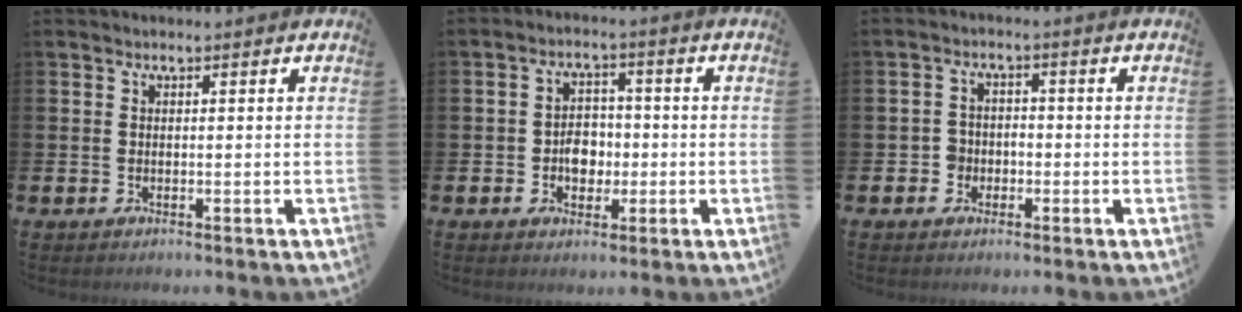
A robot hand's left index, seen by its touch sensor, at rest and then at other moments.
{"total": 4.1, "force": [-0.8, 3.2, 2.4], "torque": [-0.028, -0.001, -0.024]}
{"total": 2.6, "force": [-1.4, 2.1, 0.2], "torque": [-0.004, 0.004, -0.035]}